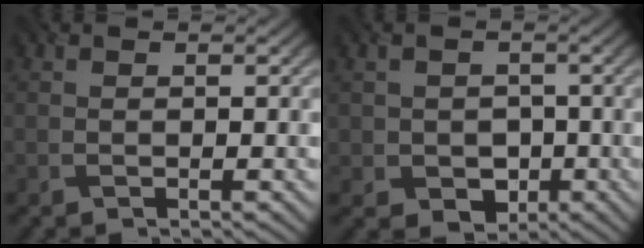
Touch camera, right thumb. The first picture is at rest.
{"total": 3.9, "force": [-1.3, 3.6, 0.8], "torque": [-0.024, -0.016, -0.016]}